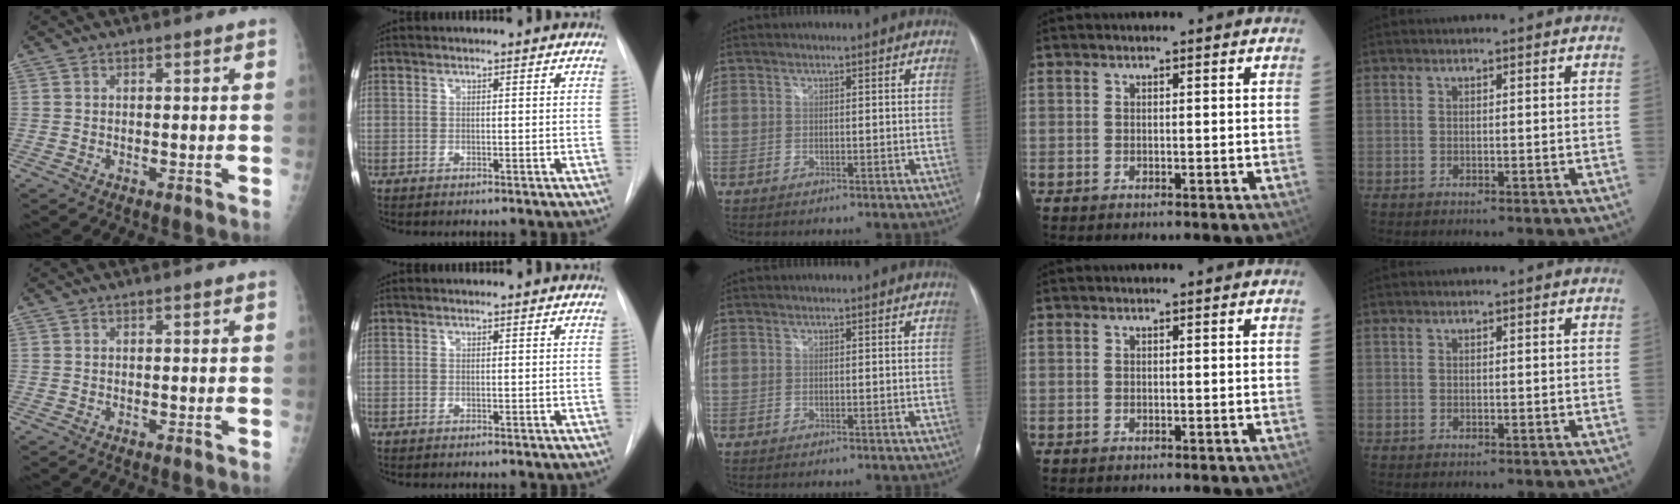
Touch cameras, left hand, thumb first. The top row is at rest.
{}